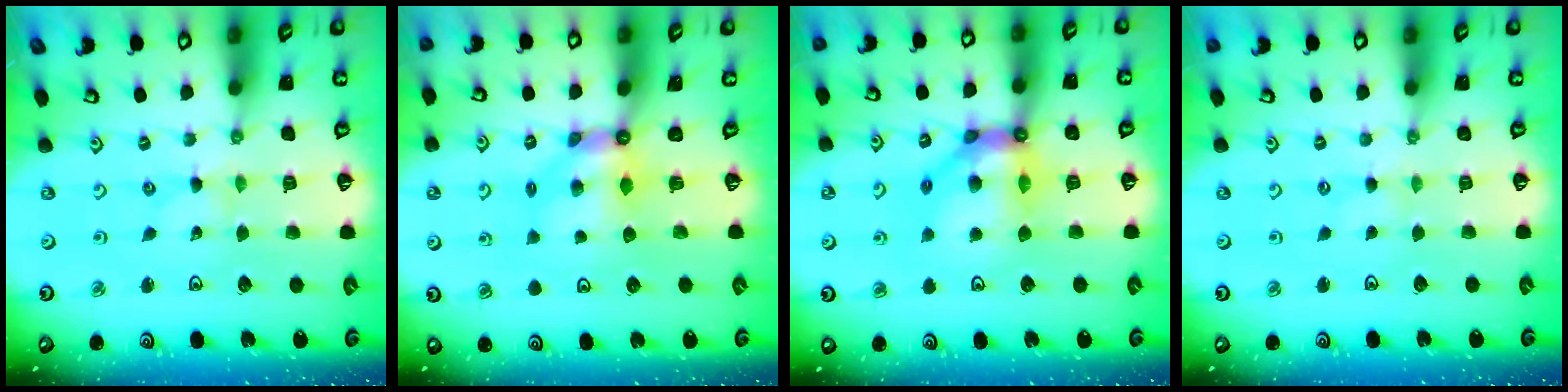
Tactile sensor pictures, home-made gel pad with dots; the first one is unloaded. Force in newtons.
{"total": 5.5, "press": 5.5, "slide": 0.3}
{"total": 13.5, "press": 13.4, "slide": 1.5}
{"total": 0.6, "press": 0.6, "slide": 0.2}